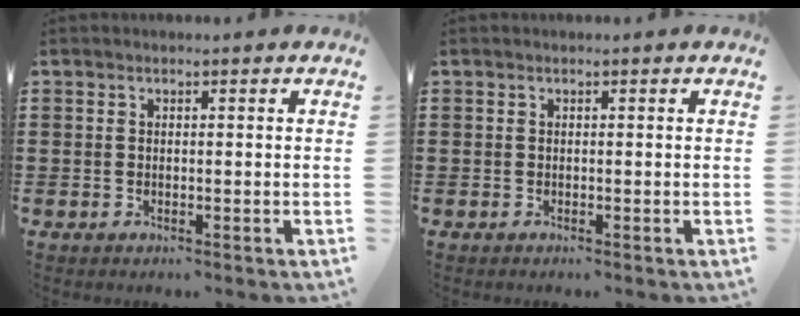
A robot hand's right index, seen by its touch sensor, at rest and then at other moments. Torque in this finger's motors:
{"motor_torque": [-0.92, 1.23, -0.02, -0.01]}